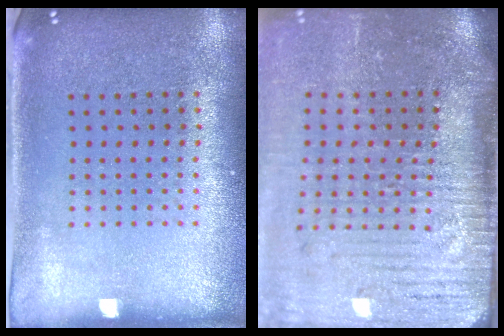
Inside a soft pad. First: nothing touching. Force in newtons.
{"total": 5.1, "press": 4.3, "slide": 2.8}